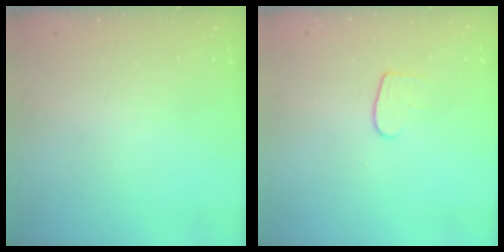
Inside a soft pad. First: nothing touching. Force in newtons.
{"total": 5.1, "press": 5.1, "slide": 0.4}